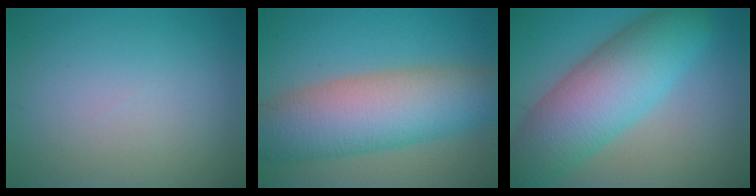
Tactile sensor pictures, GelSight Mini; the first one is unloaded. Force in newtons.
{"total": 10.1, "press": 10.1, "slide": 0.5}
{"total": 10.0, "press": 10.0, "slide": 0.3}